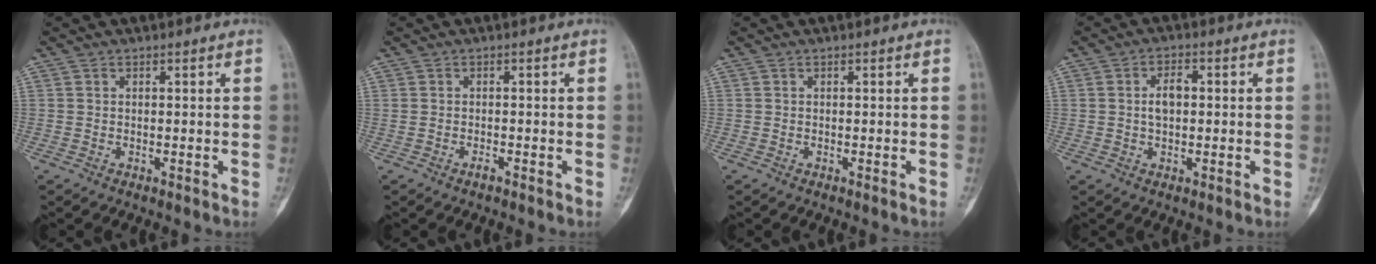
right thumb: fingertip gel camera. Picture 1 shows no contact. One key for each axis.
{"total": 0.8, "fx": -0.6, "fy": 0.2, "fz": 0.5, "tx": -0.014, "ty": 0.007, "tz": -0.011}
{"total": 0.0}
{"total": 3.9, "fx": 0.2, "fy": 2.2, "fz": 3.2, "tx": -0.048, "ty": 0.004, "tz": 0.000}